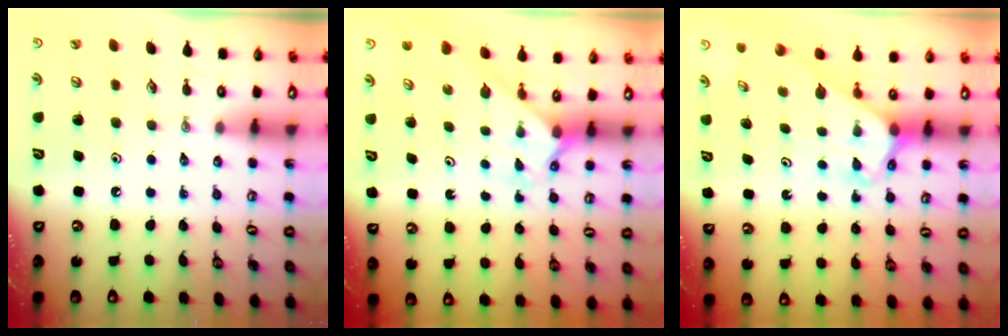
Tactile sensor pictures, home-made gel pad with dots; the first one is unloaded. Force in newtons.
{"total": 2.1, "press": 2.1, "slide": 0.2}
{"total": 2.7, "press": 2.6, "slide": 0.2}